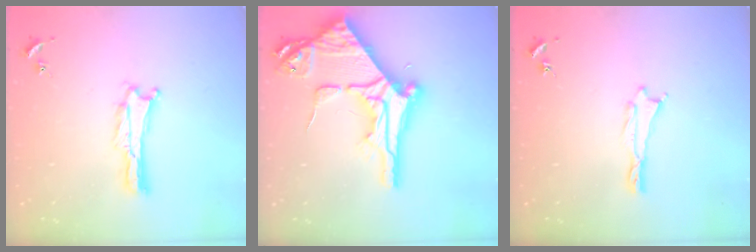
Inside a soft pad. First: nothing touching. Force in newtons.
{"total": 13.6, "press": 13.5, "slide": 1.1}
{"total": 0.5, "press": 0.5, "slide": 0.2}